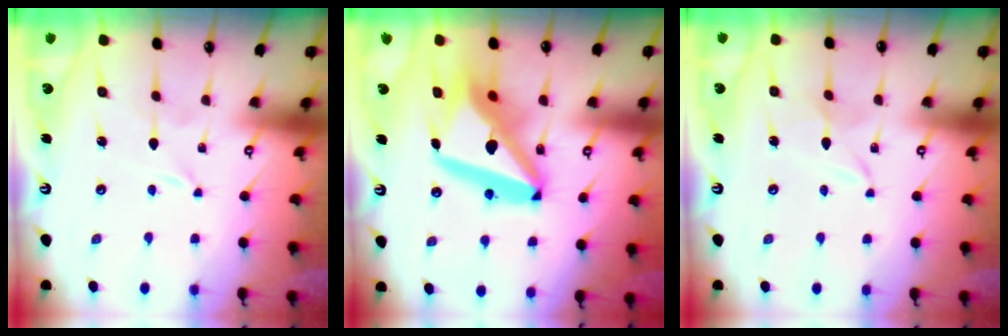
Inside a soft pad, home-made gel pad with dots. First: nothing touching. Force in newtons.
{"total": 20.9, "press": 20.7, "slide": 2.5}
{"total": 2.5, "press": 2.5, "slide": 0.3}